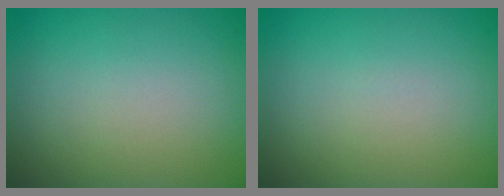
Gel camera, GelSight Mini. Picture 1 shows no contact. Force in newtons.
{"total": 0.0}